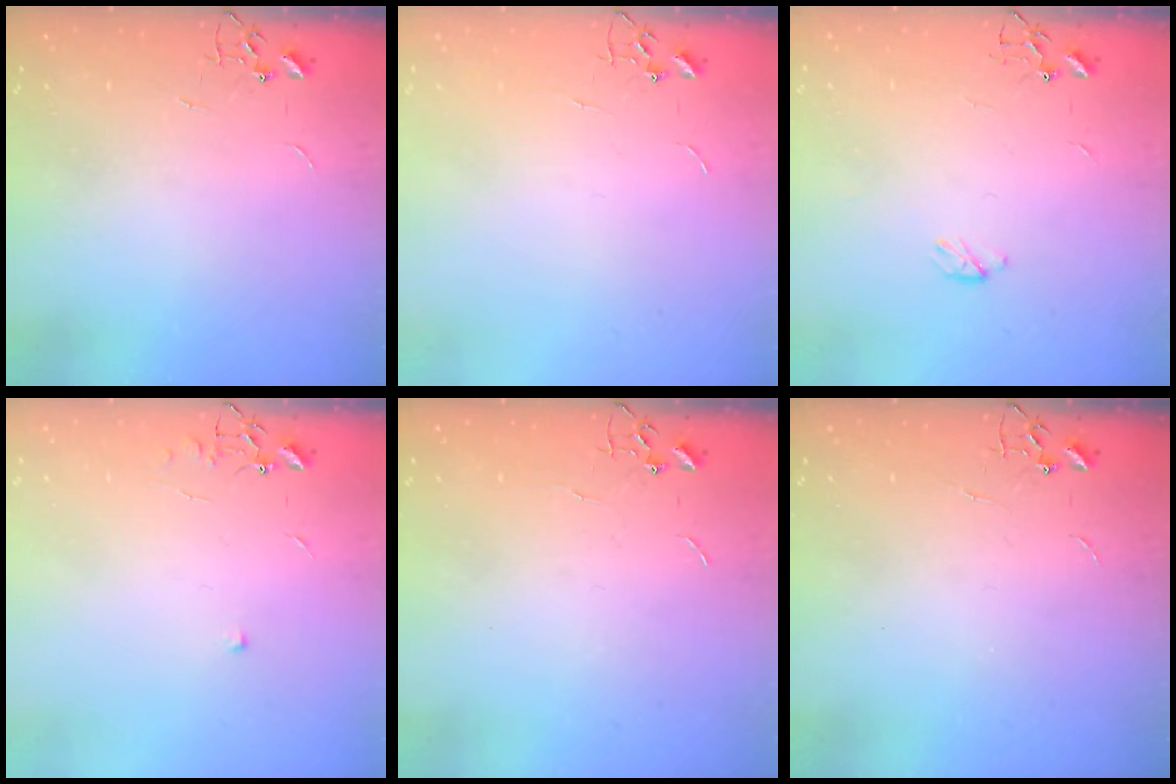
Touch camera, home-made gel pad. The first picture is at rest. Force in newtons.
{"total": 0.0}
{"total": 3.3, "press": 3.2, "slide": 0.5}
{"total": 5.2, "press": 5.1, "slide": 0.6}
{"total": 0.0}
{"total": 0.0}